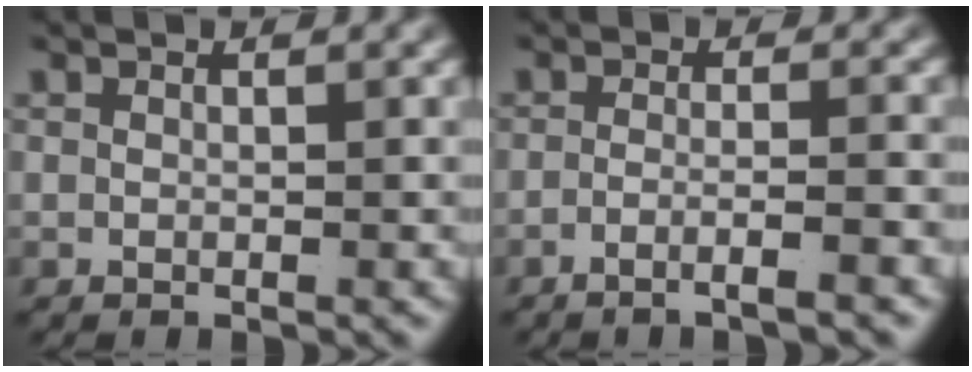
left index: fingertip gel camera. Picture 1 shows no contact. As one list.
[{"total": 3.0, "force": [-2.4, -0.3, 1.7], "torque": [-0.043, -0.012, -0.039]}]